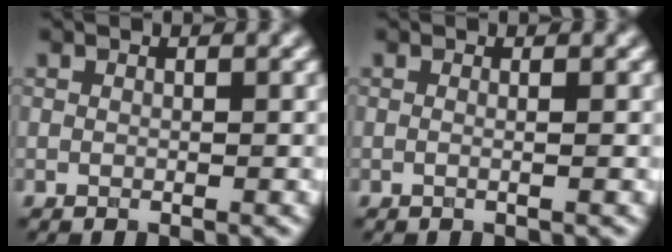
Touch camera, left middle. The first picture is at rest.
{"total": 1.3, "force": [0.2, 0.7, 1.1], "torque": [-0.005, -0.006, -0.016]}